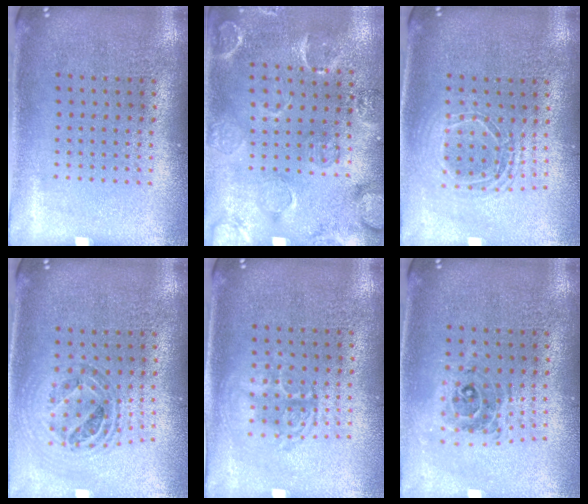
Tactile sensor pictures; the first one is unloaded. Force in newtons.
{"total": 2.7, "press": 1.9, "slide": 1.9}
{"total": 1.8, "press": 1.5, "slide": 1.0}
{"total": 1.0, "press": 1.0, "slide": 0.1}
{"total": 1.3, "press": 1.3, "slide": 0.2}
{"total": 0.7, "press": 0.7, "slide": 0.1}